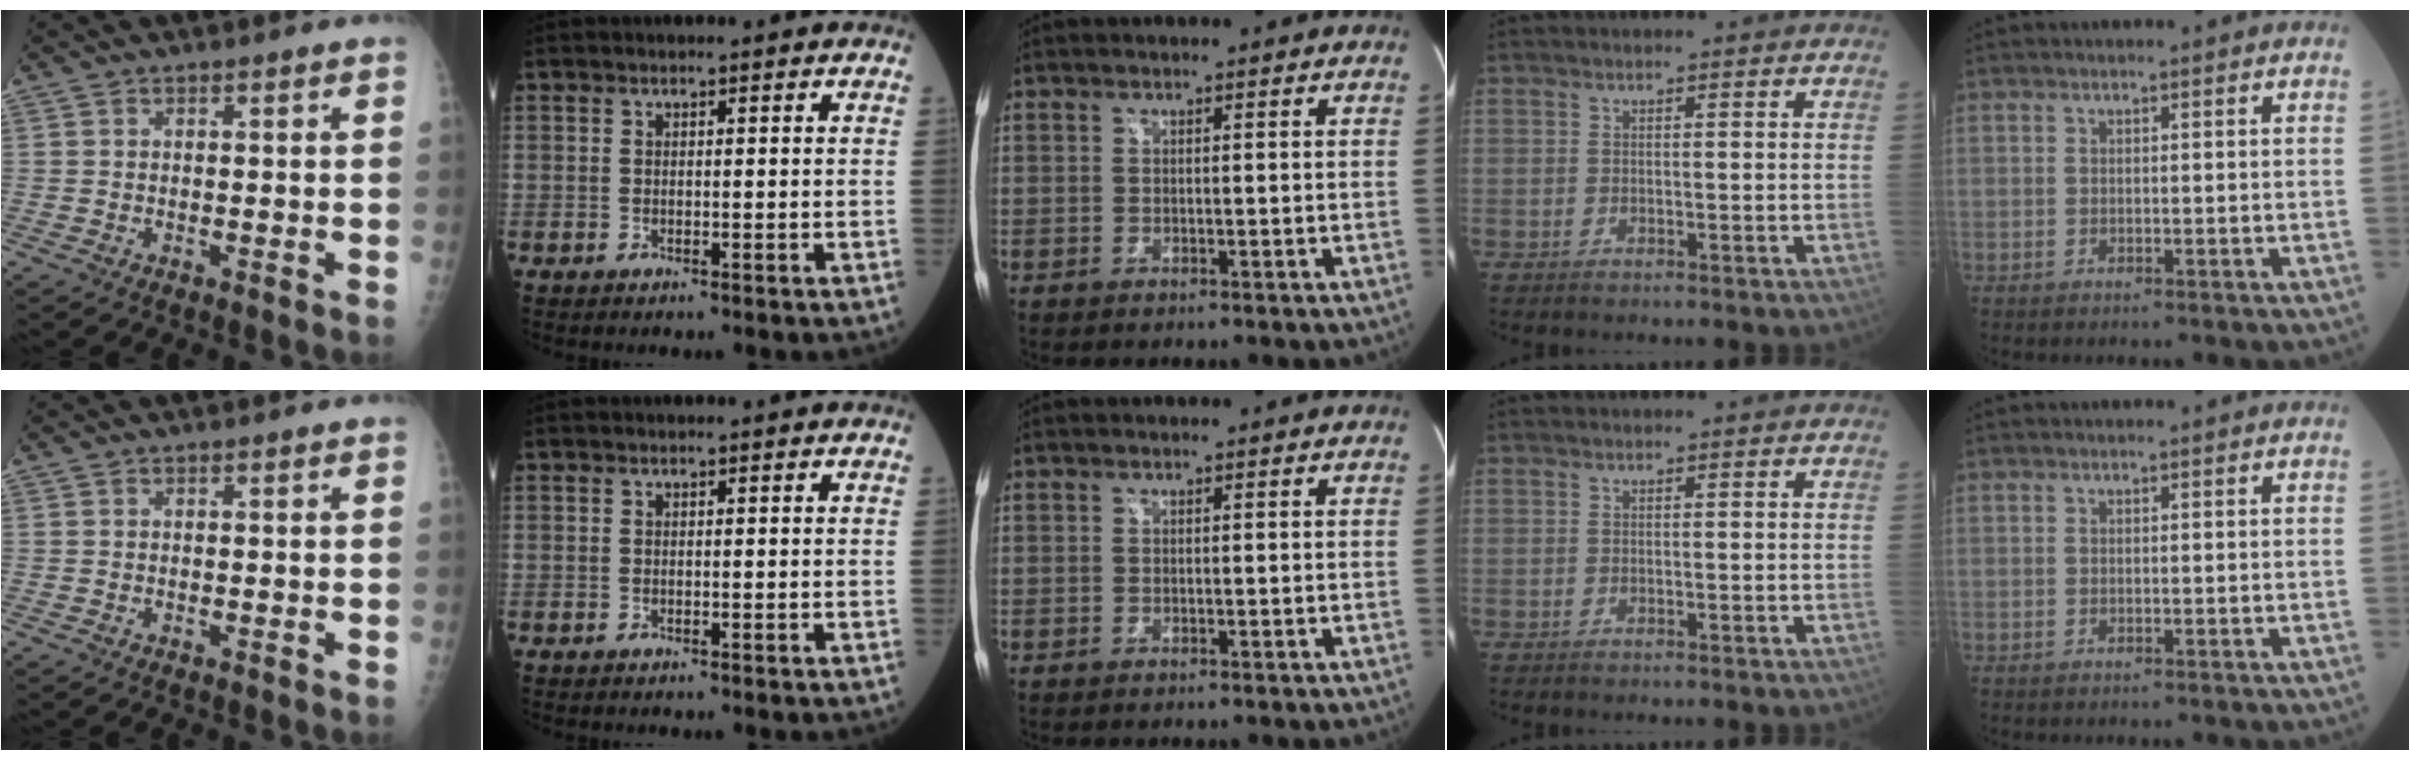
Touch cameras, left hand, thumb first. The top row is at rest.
{}